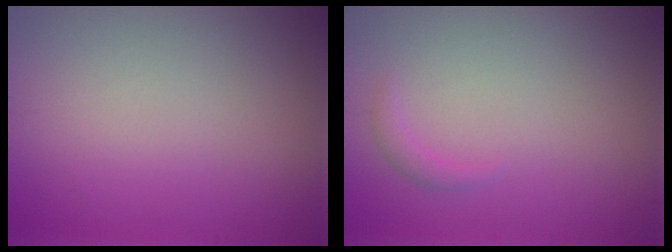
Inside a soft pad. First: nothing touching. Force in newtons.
{"total": 0.9, "press": 0.9, "slide": 0.0}